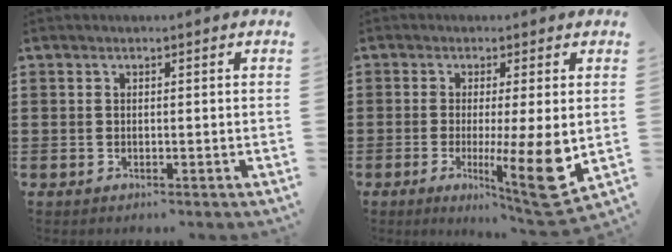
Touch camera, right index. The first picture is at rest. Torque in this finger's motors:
{"motor_torque": [0.23, 0.31, 0.18, 0.05]}